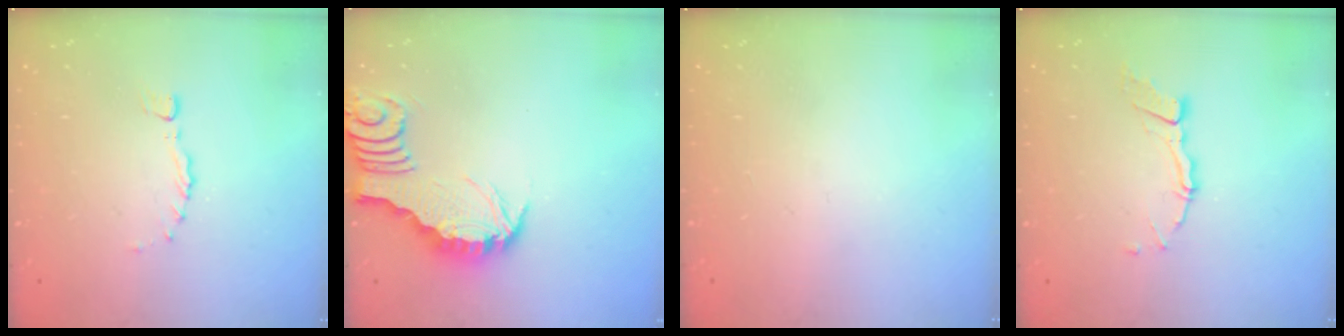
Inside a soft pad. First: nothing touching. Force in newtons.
{"total": 3.3, "press": 3.2, "slide": 0.3}
{"total": 1.6, "press": 1.5, "slide": 0.5}
{"total": 5.8, "press": 5.8, "slide": 0.1}